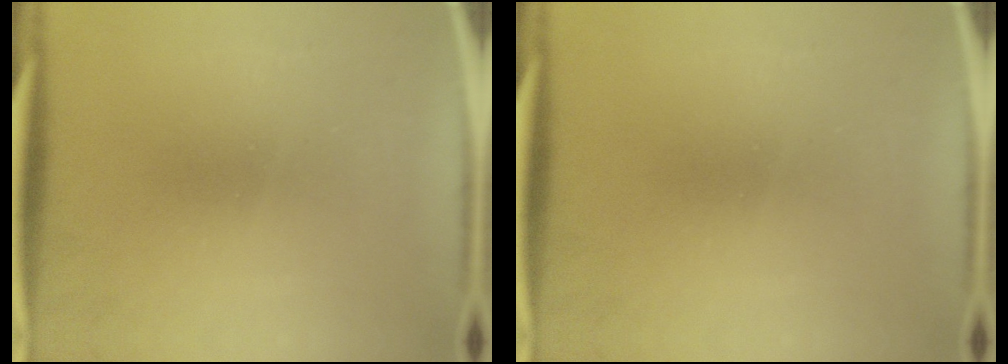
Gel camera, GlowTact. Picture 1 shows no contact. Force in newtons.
{"total": 0.0}